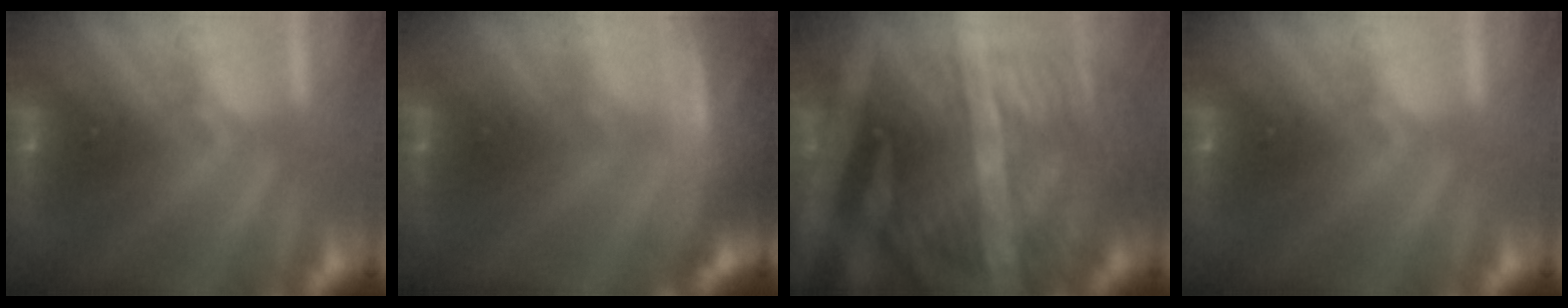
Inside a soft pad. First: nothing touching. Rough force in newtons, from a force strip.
{"total": 7.4}
{"total": 9.7}
{"total": 0.0}